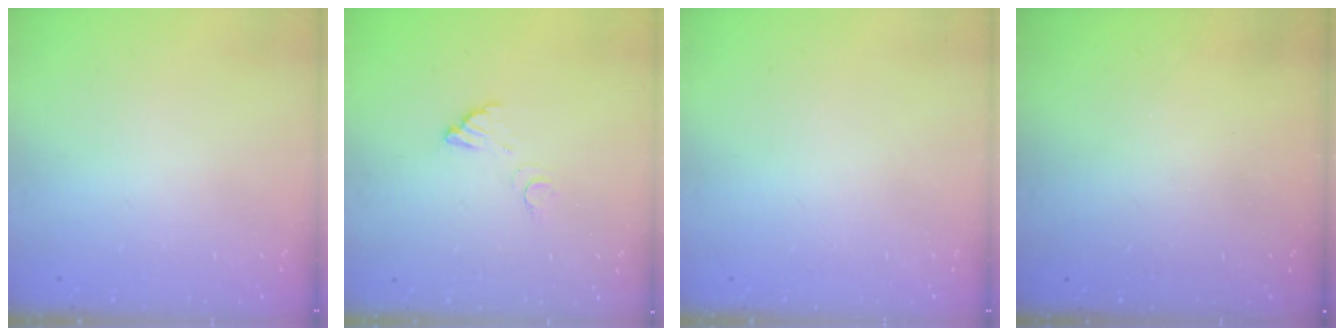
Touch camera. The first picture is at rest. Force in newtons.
{"total": 3.8, "press": 3.8, "slide": 0.2}
{"total": 0.0}
{"total": 3.3, "press": 3.3, "slide": 0.1}